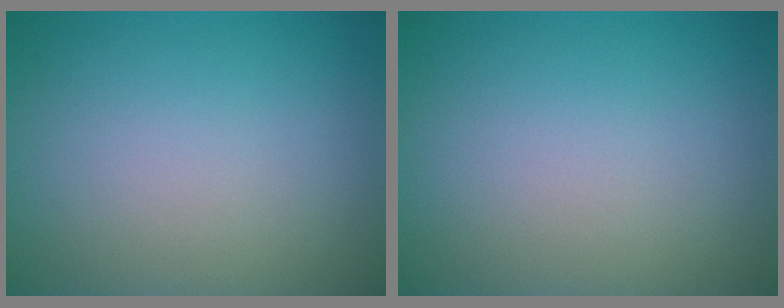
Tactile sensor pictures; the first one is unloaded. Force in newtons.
{"total": 0.0}